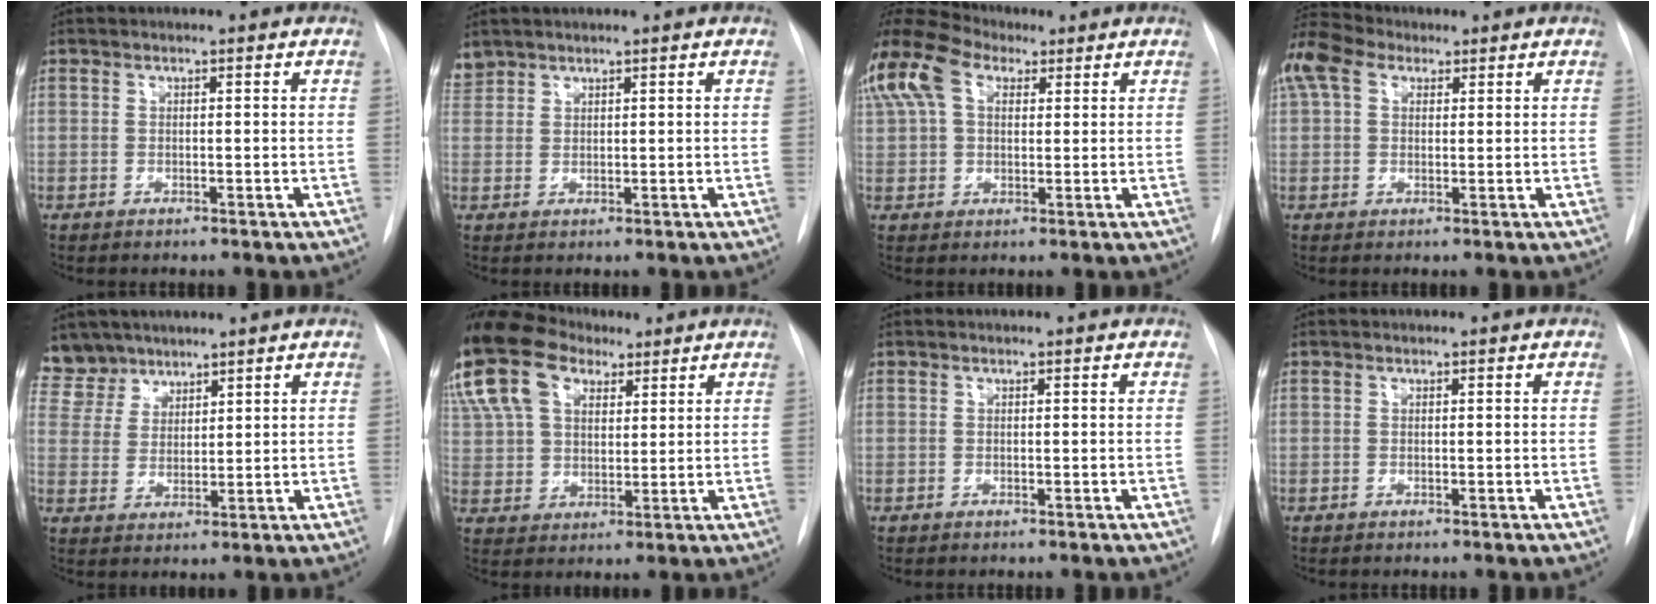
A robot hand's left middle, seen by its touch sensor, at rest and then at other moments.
{"total": 2.2, "force": [2.1, 0.7, -0.1], "torque": [0.000, 0.014, 0.044]}
{"total": 19.9, "force": [9.9, 12.8, 11.5], "torque": [-0.321, 0.093, 0.185]}
{"total": 13.7, "force": [6.9, 8.8, 7.9], "torque": [-0.214, 0.068, 0.129]}
{"total": 6.3, "force": [5.5, 3.2, -0.3], "torque": [0.011, 0.005, 0.115]}
{"total": 28.2, "force": [16.4, 18.5, 13.6], "torque": [-0.404, 0.101, 0.306]}
{"total": 0.0}
{"total": 0.0}